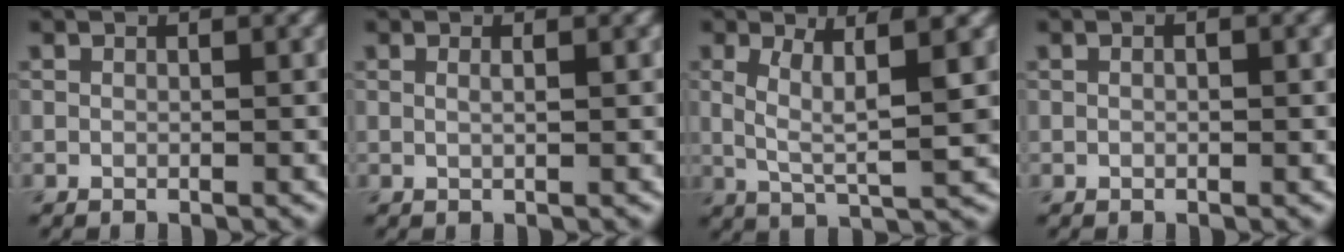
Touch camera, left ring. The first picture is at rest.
{"total": 1.2, "force": [0.4, 0.4, 1.0], "torque": [-0.007, -0.004, 0.000]}
{"total": 5.2, "force": [1.3, 1.1, 5.0], "torque": [-0.096, -0.002, 0.025]}
{"total": 1.3, "force": [0.4, 0.6, 1.0], "torque": [-0.009, -0.004, -0.004]}